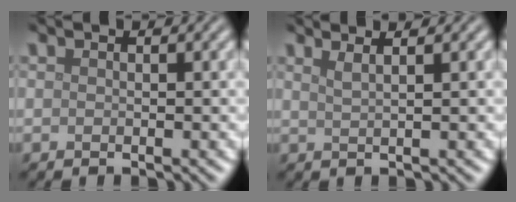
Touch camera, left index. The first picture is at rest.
{"total": 2.8, "force": [1.8, 1.1, 1.8], "torque": [-0.005, 0.011, -0.003]}